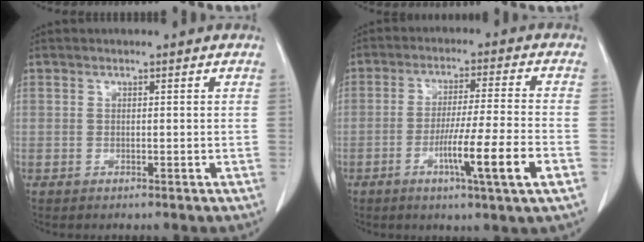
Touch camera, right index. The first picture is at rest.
{"total": 11.0, "force": [-4.3, -0.9, 10.1], "torque": [-0.174, -0.016, -0.072]}